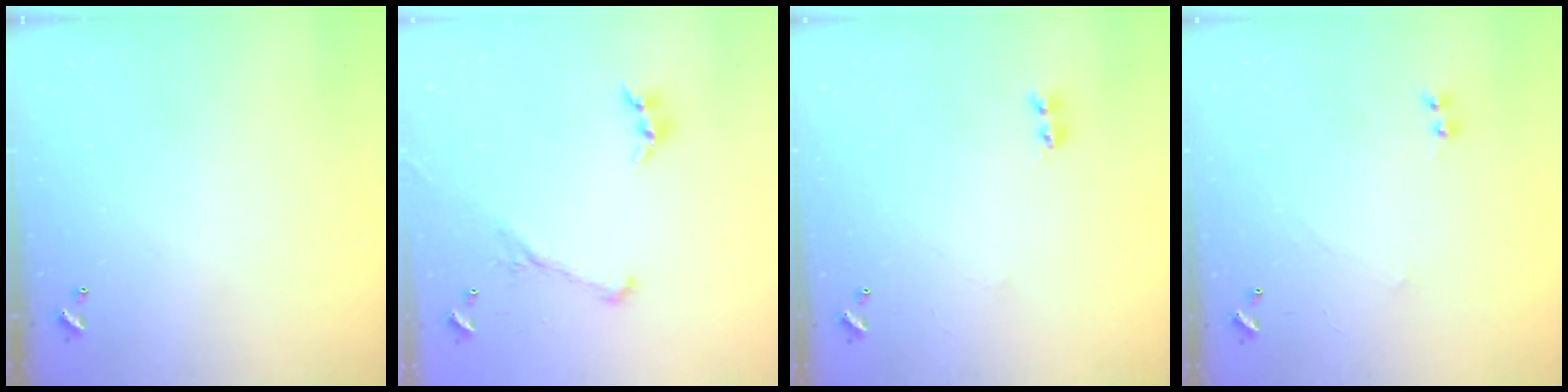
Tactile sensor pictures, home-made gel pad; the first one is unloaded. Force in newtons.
{"total": 2.8, "press": 2.6, "slide": 0.9}
{"total": 2.2, "press": 2.1, "slide": 0.6}
{"total": 1.1, "press": 0.9, "slide": 0.6}